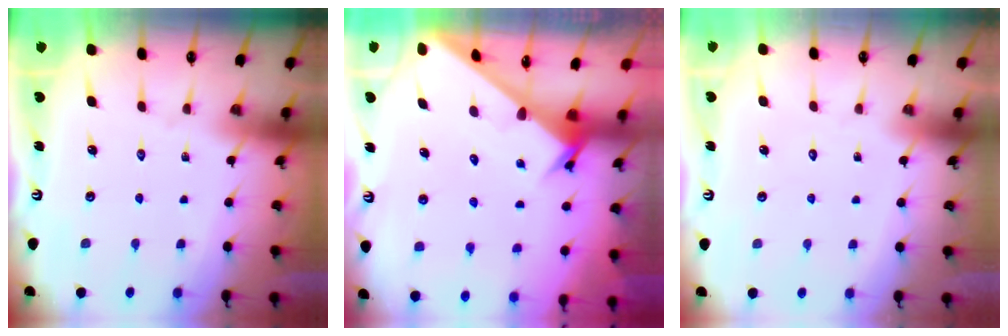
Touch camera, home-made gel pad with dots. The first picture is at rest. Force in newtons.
{"total": 2.8, "press": 2.8, "slide": 0.0}
{"total": 1.7, "press": 1.7, "slide": 0.1}